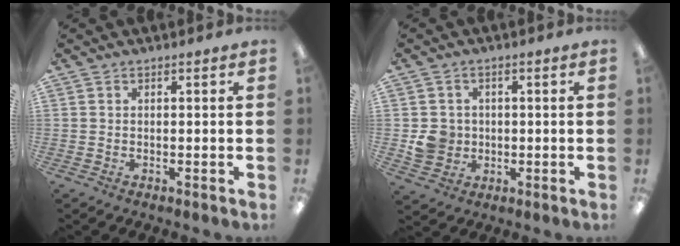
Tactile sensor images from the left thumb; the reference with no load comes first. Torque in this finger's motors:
{"motor_torque": [-0.04, 0.06, 0.21, -0.27, 0.00]}